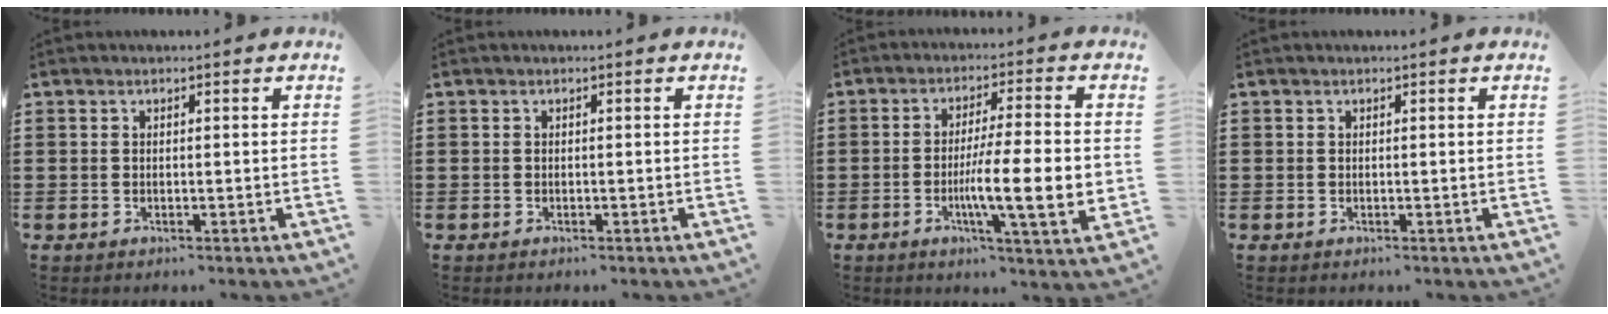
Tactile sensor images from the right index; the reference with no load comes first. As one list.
[{"total": 0.0}, {"total": 12.1, "force": [-1.9, 1.7, 11.8], "torque": [-0.201, -0.016, -0.038]}, {"total": 0.0}]